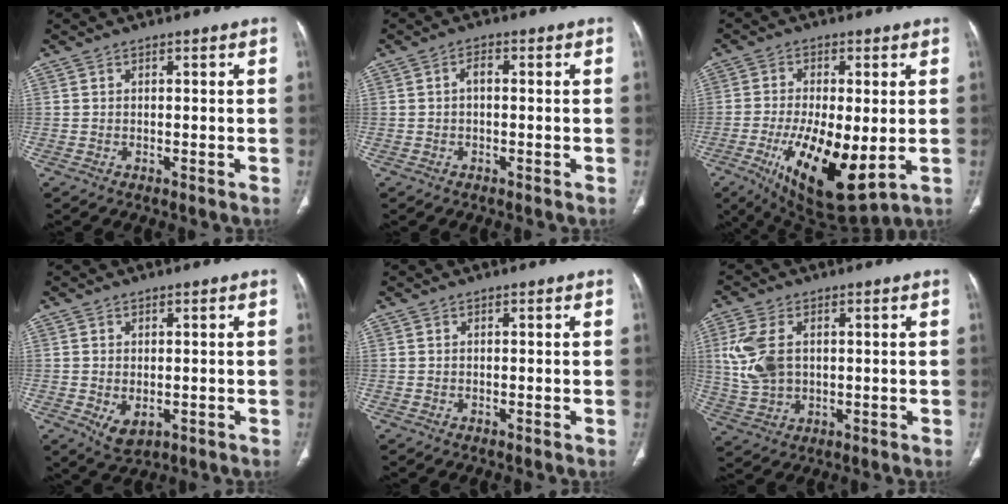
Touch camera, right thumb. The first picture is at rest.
{"total": 1.8, "force": [-0.1, 1.0, 1.5], "torque": [-0.025, 0.008, -0.003]}
{"total": 17.0, "force": [-3.6, 6.6, 15.2], "torque": [-0.271, -0.023, -0.042]}
{"total": 4.1, "force": [-0.9, 2.6, 3.1], "torque": [-0.052, -0.009, -0.001]}
{"total": 0.0}
{"total": 9.4, "force": [1.6, 6.1, 7.0], "torque": [-0.155, 0.000, 0.042]}